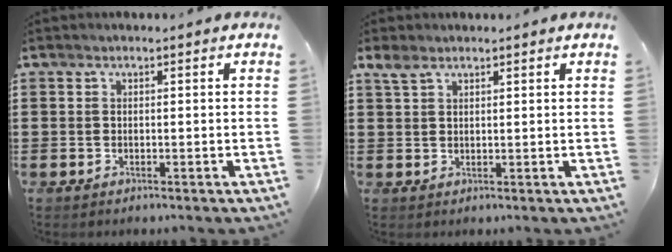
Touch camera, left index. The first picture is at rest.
{"total": 2.6, "force": [1.9, 1.2, 1.4], "torque": [-0.033, 0.004, 0.035]}